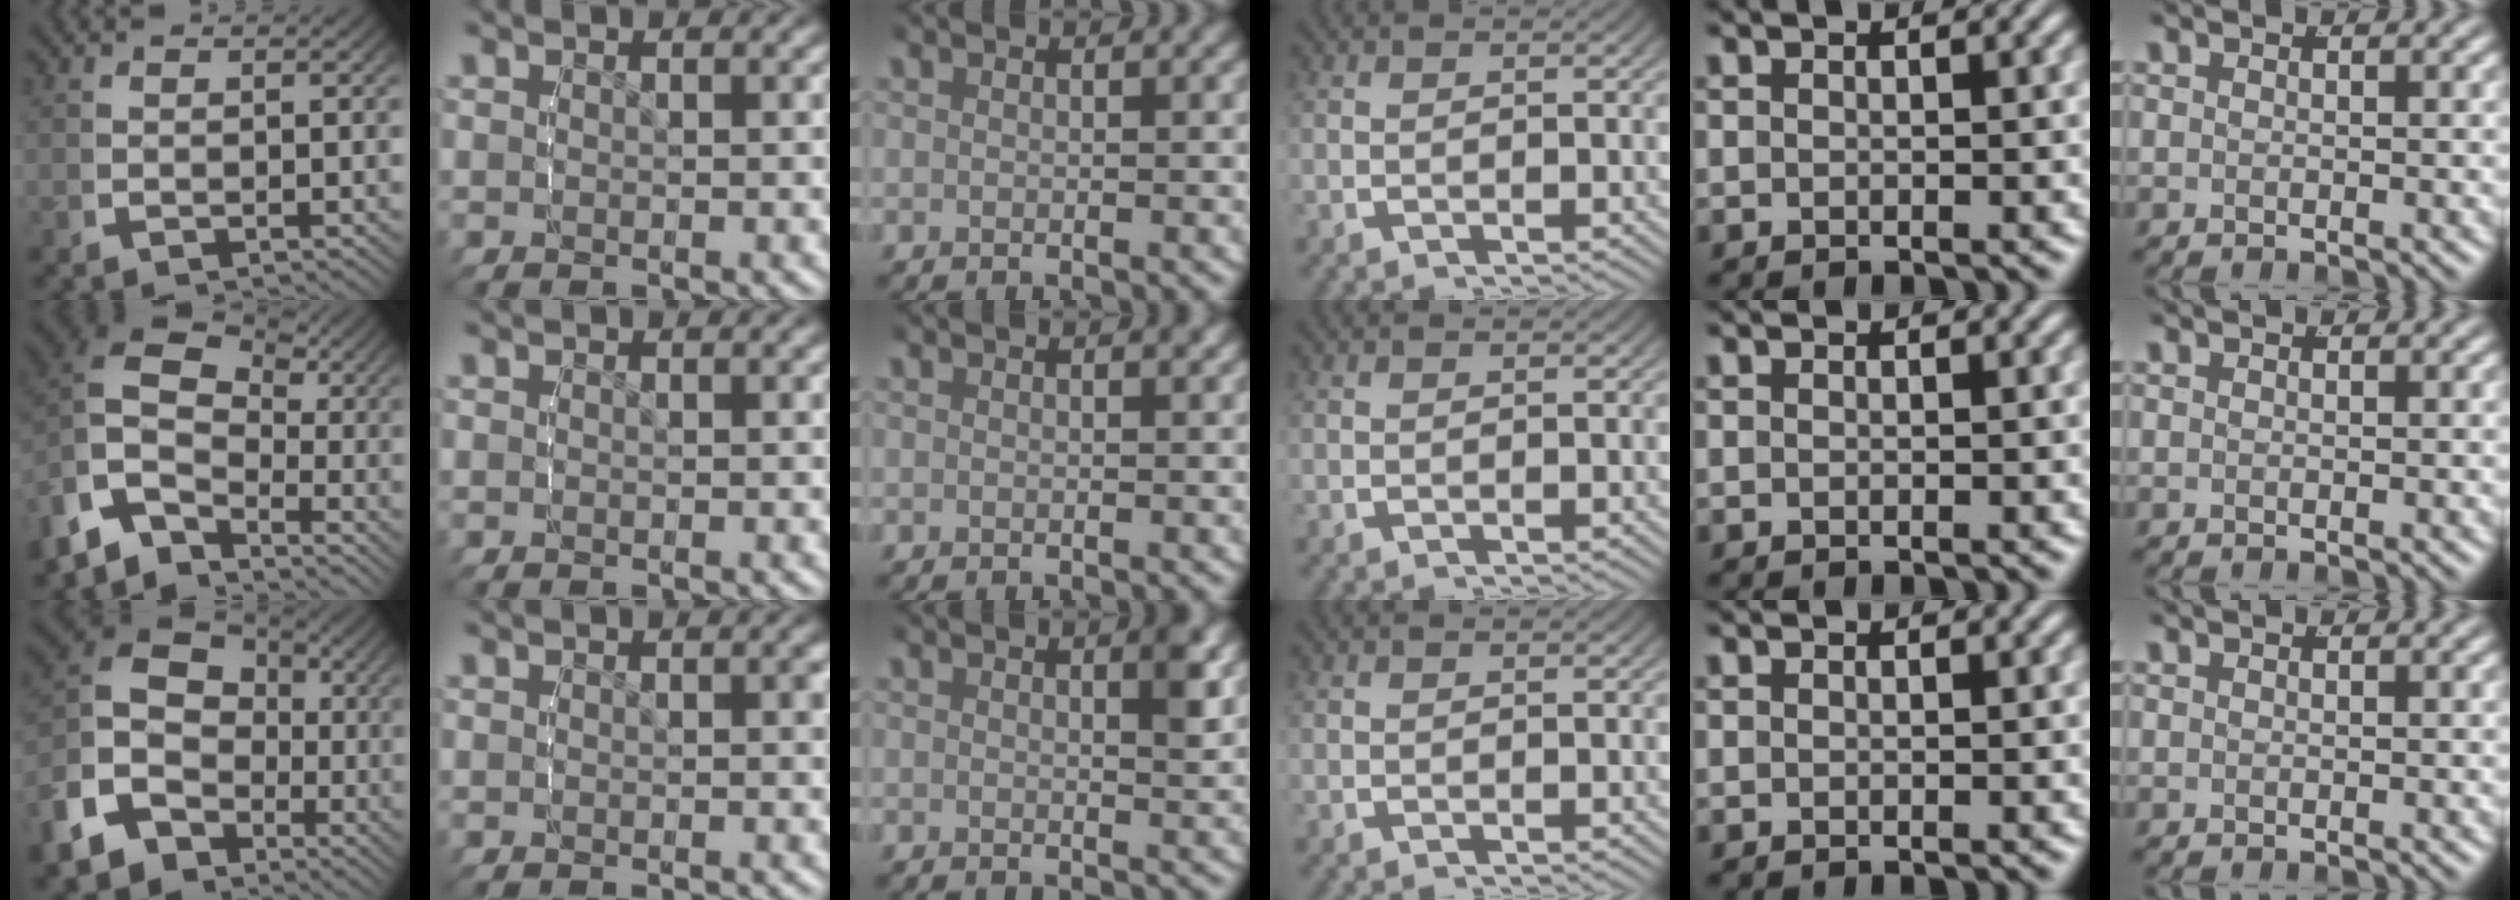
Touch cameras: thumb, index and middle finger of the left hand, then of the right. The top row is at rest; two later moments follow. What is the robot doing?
{"motion": "lift_and_place", "object": "air blower"}